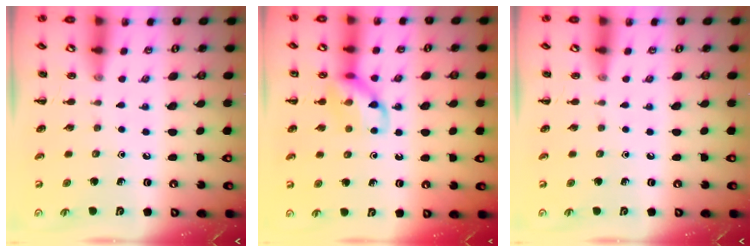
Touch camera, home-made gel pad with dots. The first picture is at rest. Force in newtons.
{"total": 10.9, "press": 10.8, "slide": 1.5}
{"total": 0.0}